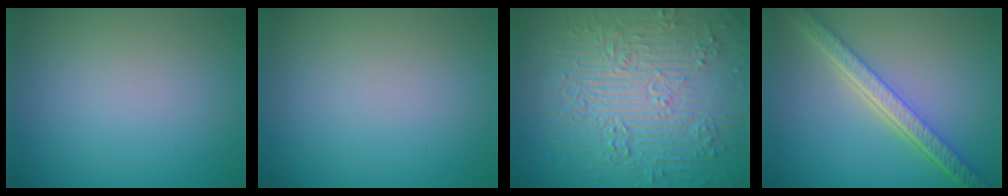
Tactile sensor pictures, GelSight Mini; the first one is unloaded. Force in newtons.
{"total": 0.0}
{"total": 11.8, "press": 7.8, "slide": 8.8}
{"total": 5.6, "press": 4.4, "slide": 3.5}